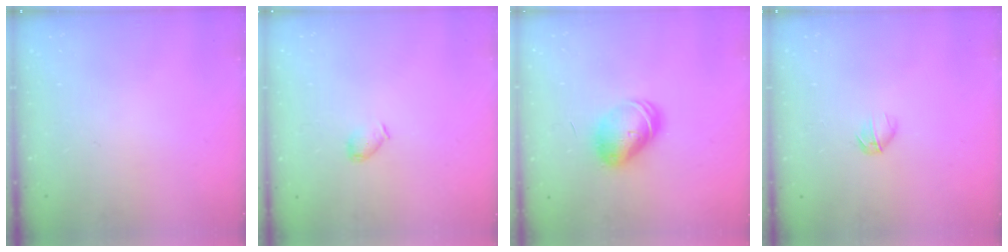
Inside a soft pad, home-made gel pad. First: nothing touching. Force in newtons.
{"total": 3.9, "press": 3.9, "slide": 0.8}
{"total": 8.5, "press": 8.4, "slide": 1.0}
{"total": 3.7, "press": 3.5, "slide": 1.2}